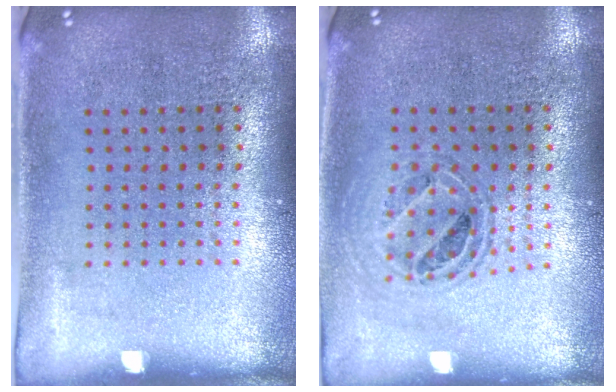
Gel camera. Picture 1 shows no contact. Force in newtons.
{"total": 0.8, "press": 0.8, "slide": 0.1}